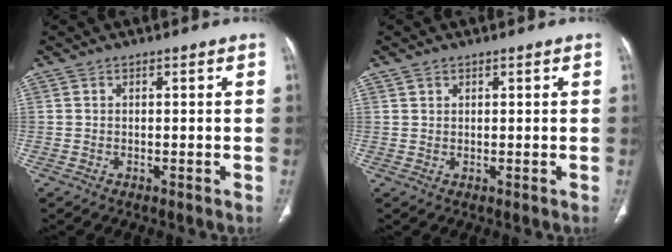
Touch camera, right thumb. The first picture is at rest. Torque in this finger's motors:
{"motor_torque": [-0.23, 0.24, 0.00, 0.00, -0.01]}